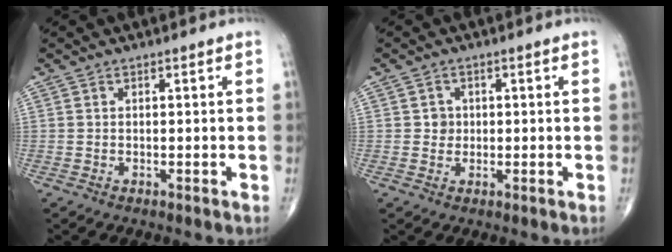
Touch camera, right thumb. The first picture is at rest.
{"total": 2.1, "force": [0.1, 2.0, 0.7], "torque": [0.002, 0.004, 0.000]}